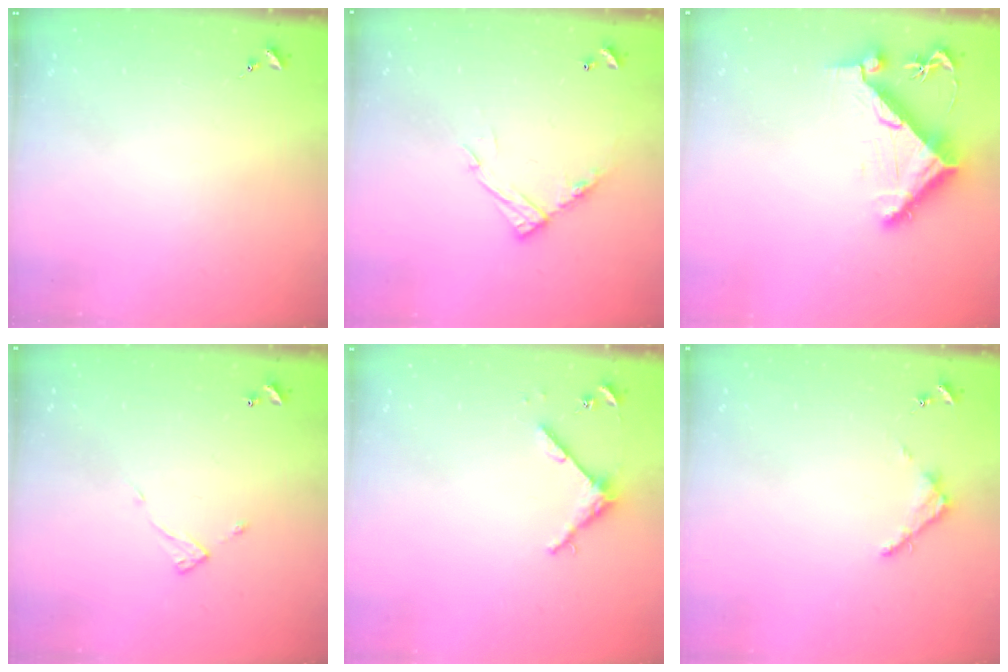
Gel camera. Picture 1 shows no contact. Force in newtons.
{"total": 11.5, "press": 11.4, "slide": 0.8}
{"total": 8.5, "press": 8.4, "slide": 1.4}
{"total": 4.7, "press": 4.7, "slide": 0.3}
{"total": 4.5, "press": 4.5, "slide": 0.5}
{"total": 3.6, "press": 3.6, "slide": 0.3}